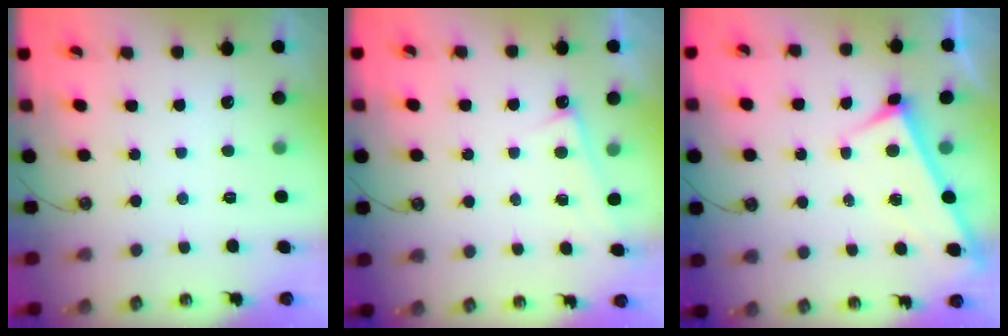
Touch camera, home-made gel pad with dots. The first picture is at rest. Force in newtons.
{"total": 2.5, "press": 2.5, "slide": 0.3}
{"total": 3.4, "press": 3.4, "slide": 0.1}